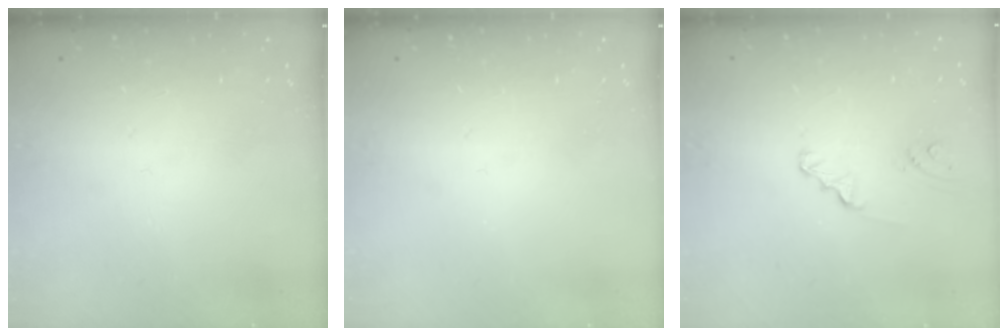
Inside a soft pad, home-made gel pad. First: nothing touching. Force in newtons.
{"total": 0.0}
{"total": 1.9, "press": 1.9, "slide": 0.3}